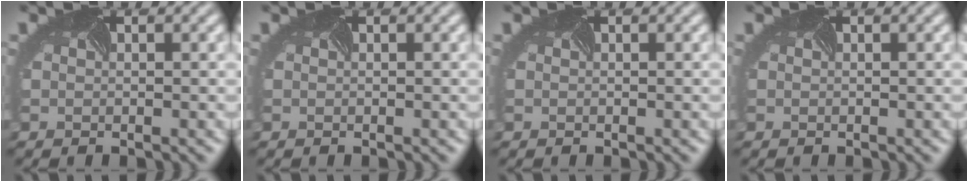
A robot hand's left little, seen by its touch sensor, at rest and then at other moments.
{"total": 0.0}
{"total": 0.0}
{"total": 0.0}